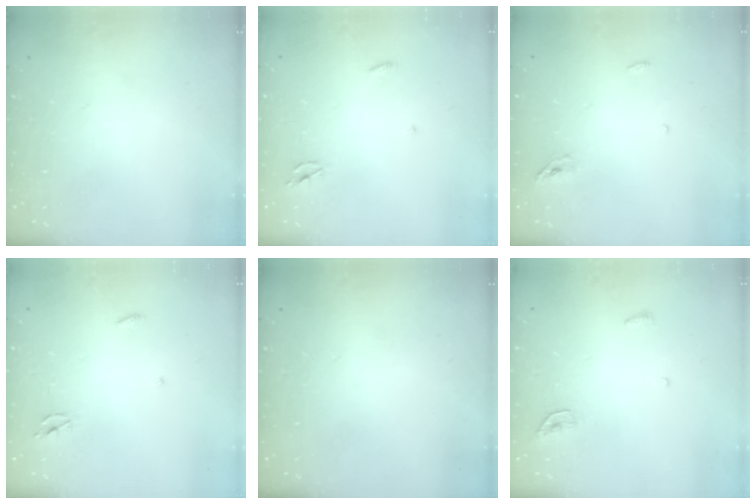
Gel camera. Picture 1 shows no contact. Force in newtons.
{"total": 2.3, "press": 2.3, "slide": 0.2}
{"total": 3.7, "press": 3.5, "slide": 1.1}
{"total": 2.3, "press": 2.3, "slide": 0.2}
{"total": 0.0}
{"total": 4.3, "press": 4.3, "slide": 0.4}